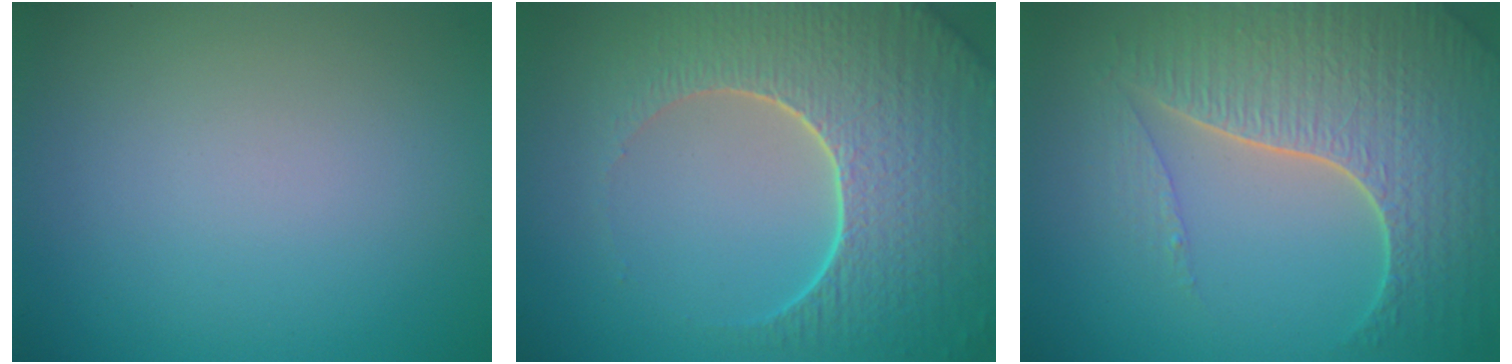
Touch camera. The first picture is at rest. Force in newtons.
{"total": 8.6, "press": 6.4, "slide": 5.7}
{"total": 7.5, "press": 5.6, "slide": 5.0}